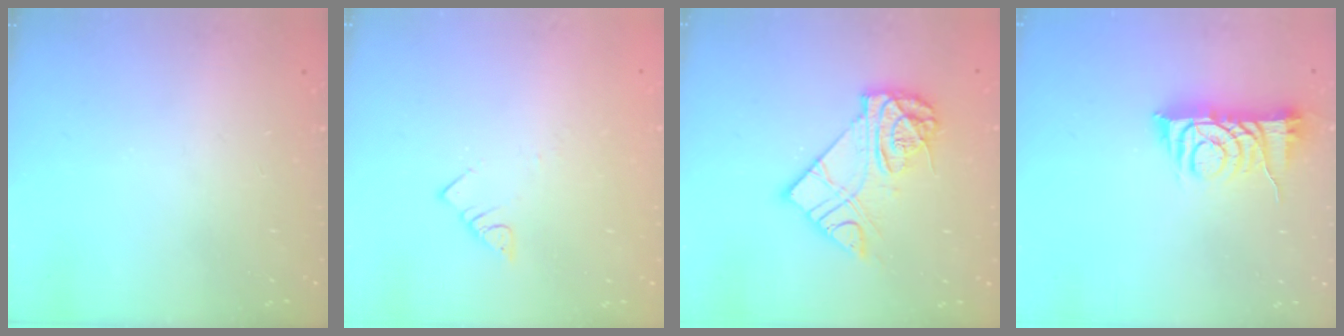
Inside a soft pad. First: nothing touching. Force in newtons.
{"total": 2.8, "press": 2.8, "slide": 0.2}
{"total": 13.6, "press": 13.6, "slide": 1.1}
{"total": 9.4, "press": 9.4, "slide": 0.5}